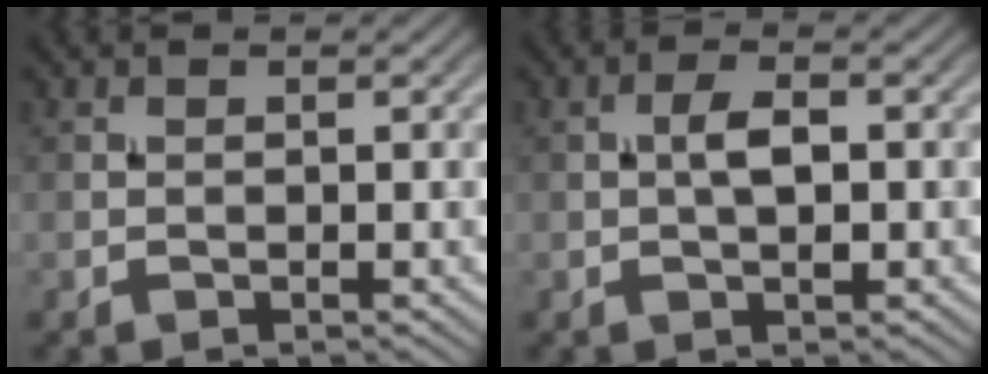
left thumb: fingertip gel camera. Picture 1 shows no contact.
{"total": 3.0, "force": [0.0, 1.2, 2.8], "torque": [-0.055, 0.005, -0.003]}